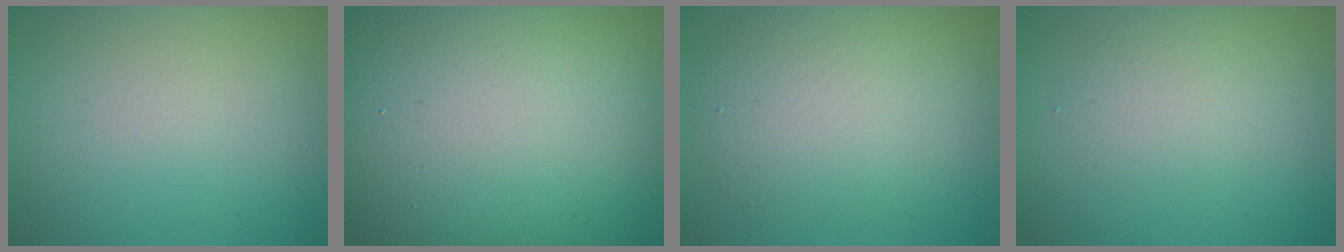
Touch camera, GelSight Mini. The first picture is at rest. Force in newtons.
{"total": 21.2, "press": 21.2, "slide": 1.4}
{"total": 5.1, "press": 5.1, "slide": 0.2}
{"total": 1.9, "press": 1.9, "slide": 0.0}